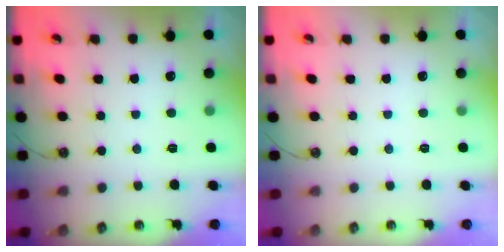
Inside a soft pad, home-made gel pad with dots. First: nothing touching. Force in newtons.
{"total": 0.0}